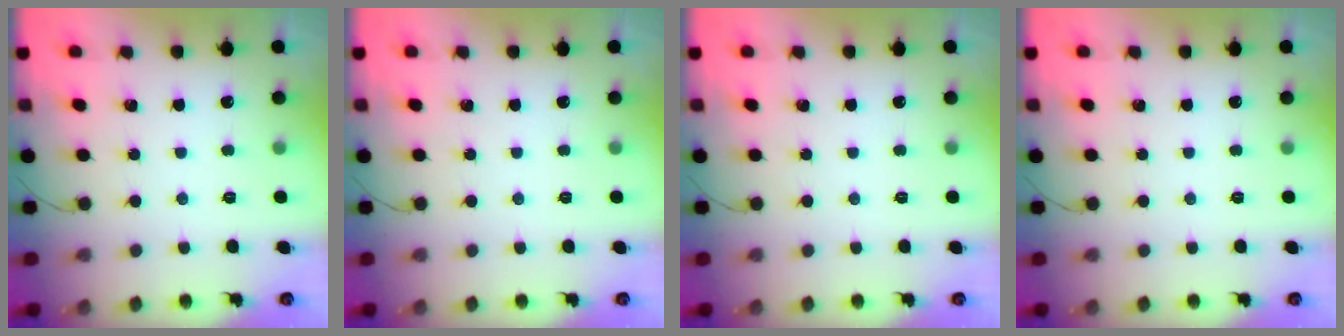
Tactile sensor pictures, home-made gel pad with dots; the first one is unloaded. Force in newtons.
{"total": 0.0}
{"total": 0.0}
{"total": 0.0}